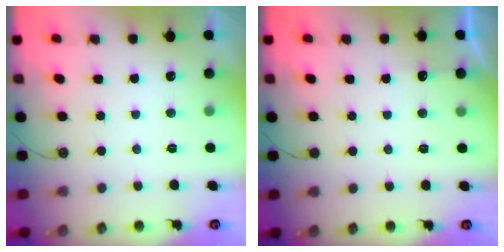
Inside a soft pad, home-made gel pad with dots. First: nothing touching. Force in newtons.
{"total": 2.7, "press": 2.7, "slide": 0.3}